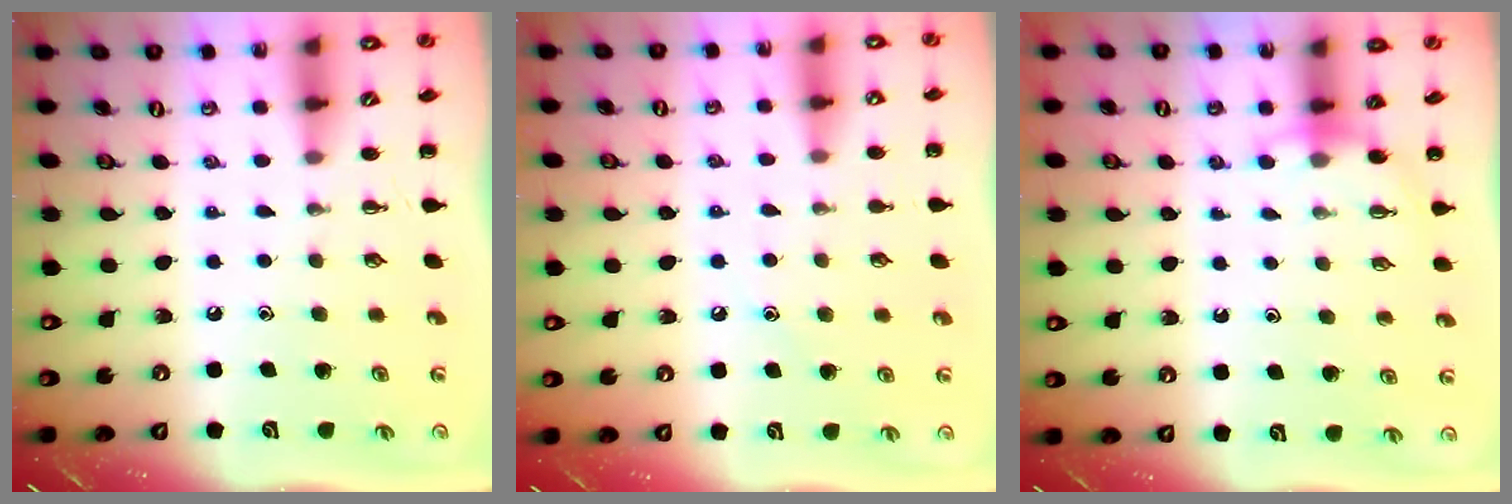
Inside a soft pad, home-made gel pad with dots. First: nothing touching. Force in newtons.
{"total": 7.3, "press": 7.0, "slide": 2.0}
{"total": 4.2, "press": 4.0, "slide": 1.3}